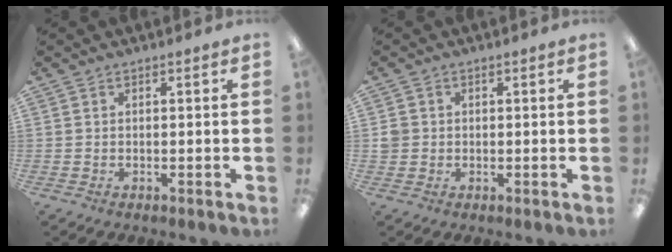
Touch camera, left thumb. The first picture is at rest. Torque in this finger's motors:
{"motor_torque": [-0.34, 0.33, 0.16, -0.19, 0.01]}